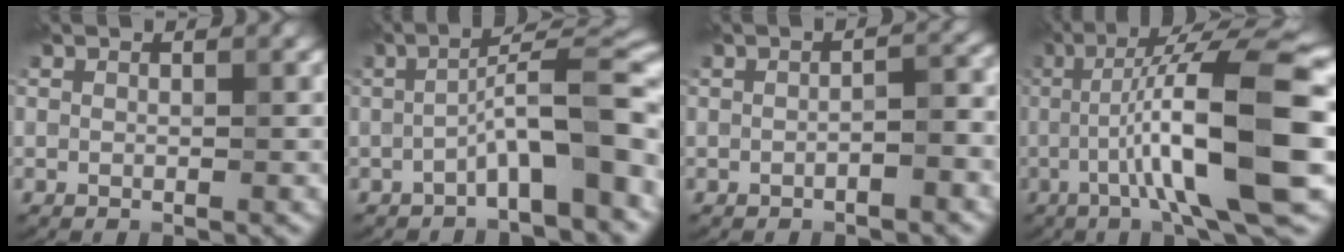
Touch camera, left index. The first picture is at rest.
{"total": 7.2, "force": [-2.7, 1.3, 6.6], "torque": [-0.096, 0.029, -0.047]}
{"total": 1.9, "force": [-0.9, 0.4, 1.6], "torque": [-0.028, 0.008, -0.017]}
{"total": 12.5, "force": [-1.5, 2.0, 12.2], "torque": [-0.185, 0.023, -0.028]}